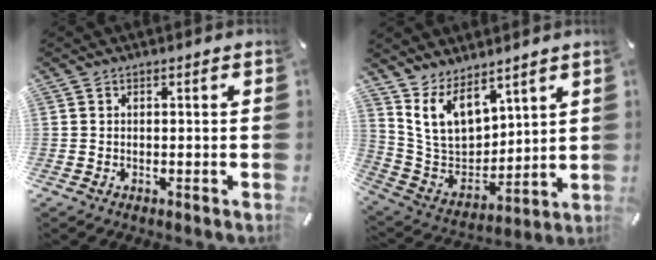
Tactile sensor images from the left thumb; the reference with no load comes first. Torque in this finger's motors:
{"motor_torque": [1.36, 0.49, 1.27, -1.50, 0.42]}